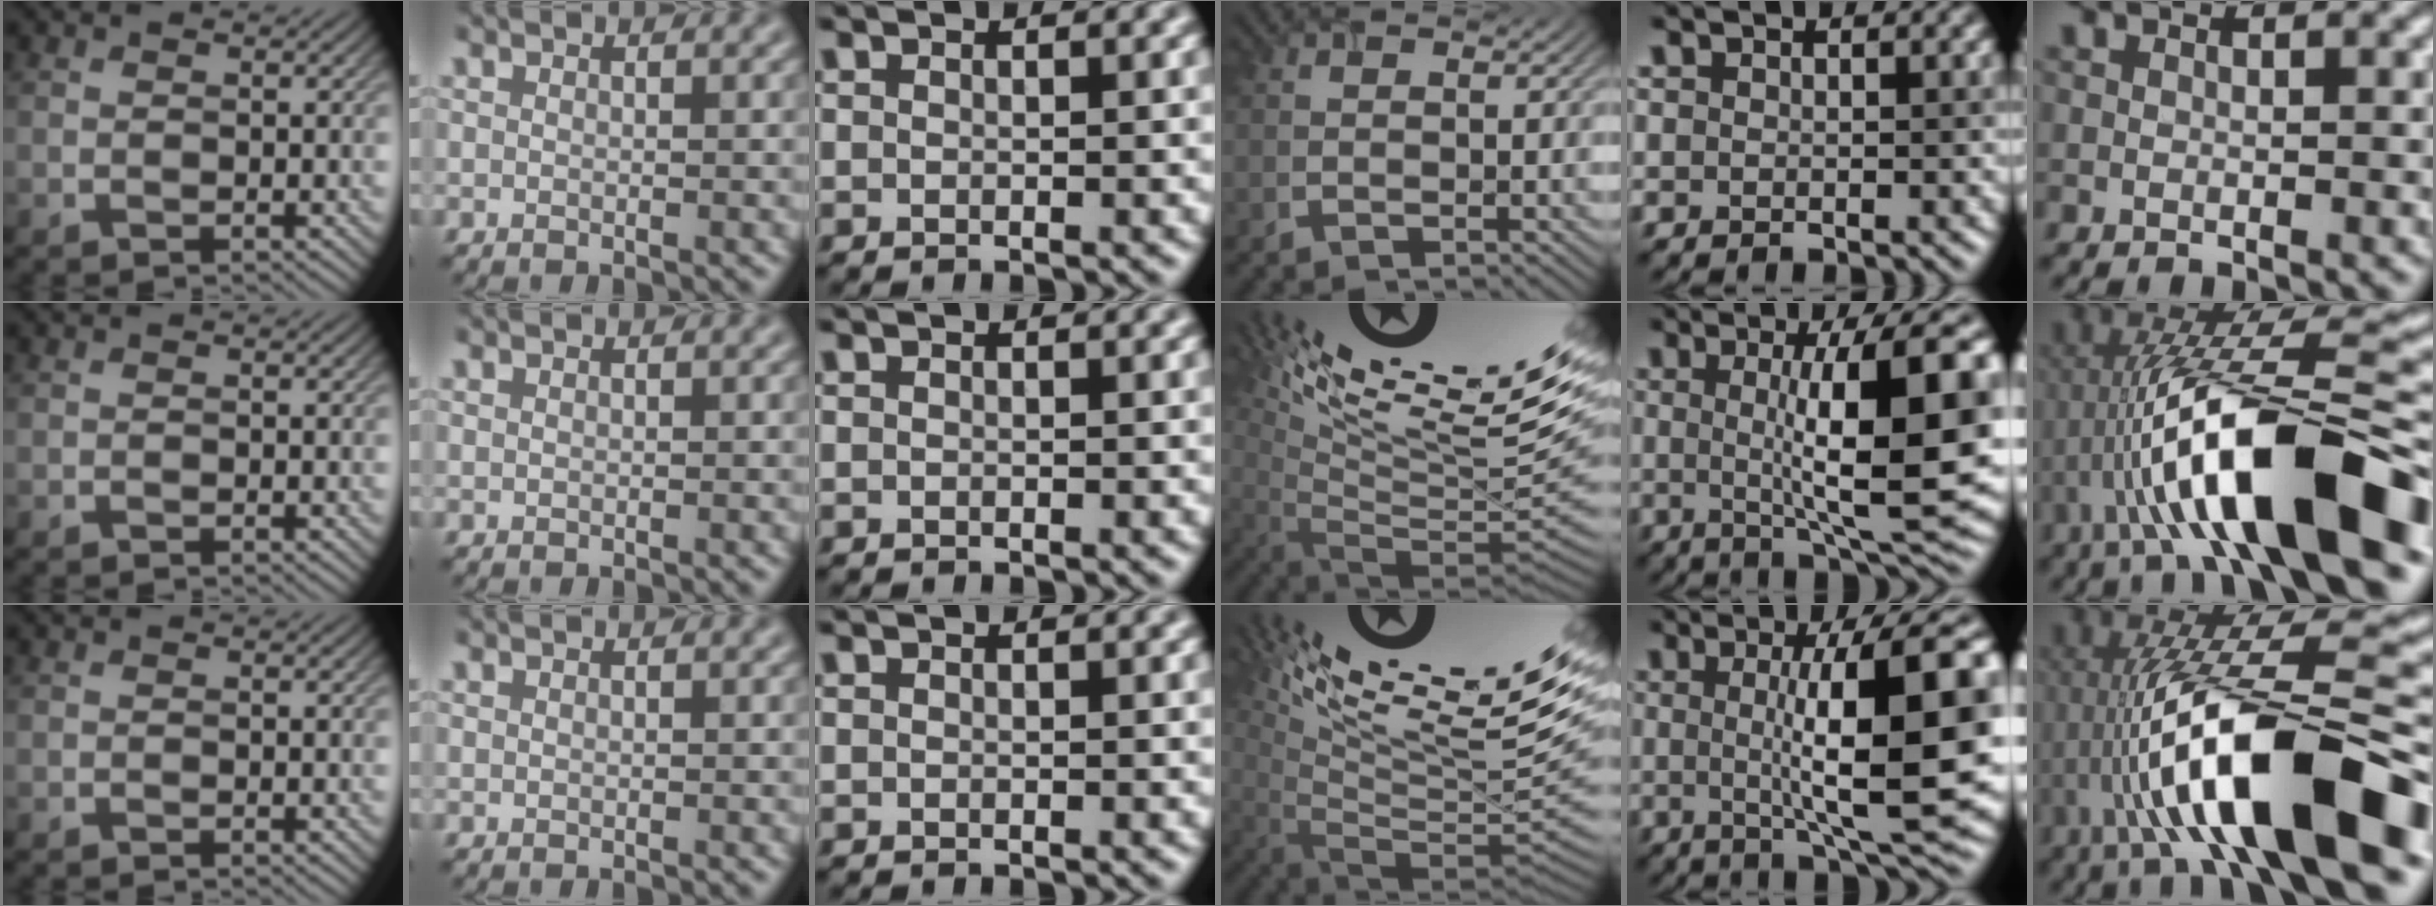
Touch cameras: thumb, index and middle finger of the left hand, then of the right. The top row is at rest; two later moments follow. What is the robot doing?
{"motion": "screw", "object": "timer"}